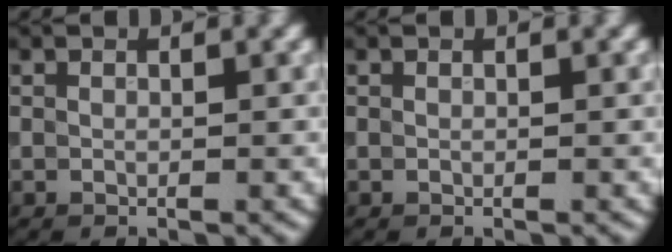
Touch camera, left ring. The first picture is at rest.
{"total": 0.0}